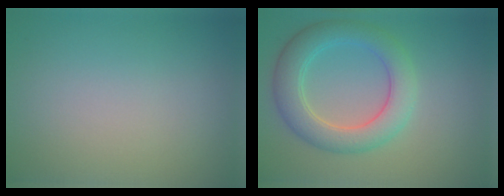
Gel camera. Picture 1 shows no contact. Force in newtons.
{"total": 5.1, "press": 5.1, "slide": 0.2}